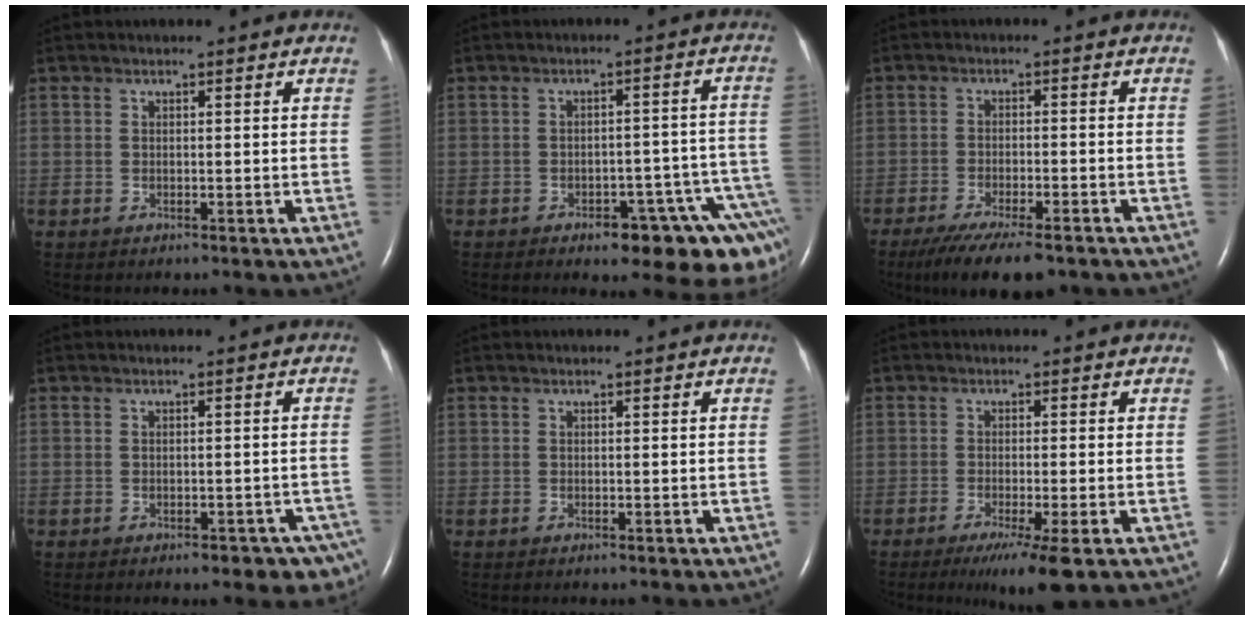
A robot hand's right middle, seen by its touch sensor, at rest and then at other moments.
{"total": 14.3, "force": [-9.2, 4.3, 10.0], "torque": [-0.033, 0.033, -0.104]}
{"total": 11.3, "force": [-8.6, 2.5, 6.9], "torque": [-0.112, -0.020, -0.132]}
{"total": 6.6, "force": [-4.6, 3.0, 3.6], "torque": [-0.019, 0.005, -0.054]}
{"total": 0.0}
{"total": 6.0, "force": [-3.4, -0.1, 4.9], "torque": [-0.079, -0.020, -0.055]}